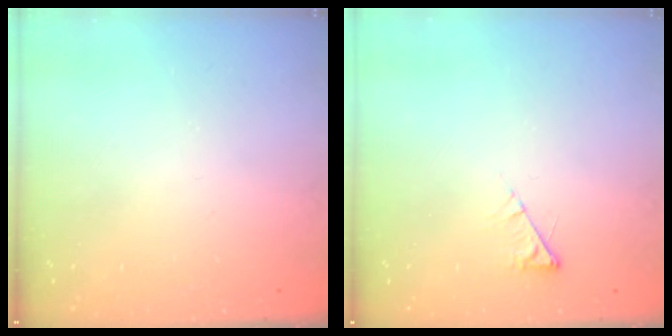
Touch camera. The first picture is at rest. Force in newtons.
{"total": 4.2, "press": 4.1, "slide": 0.6}